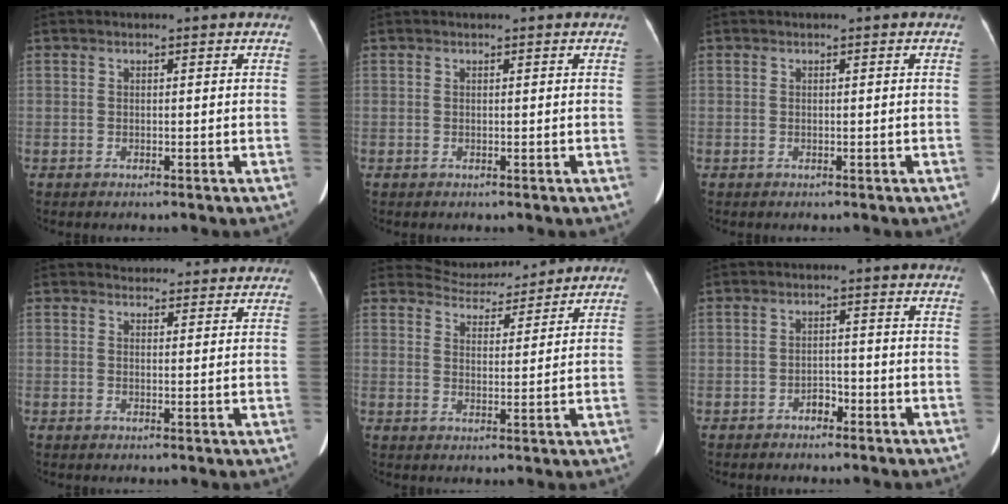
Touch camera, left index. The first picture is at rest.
{"total": 0.0}
{"total": 0.0}
{"total": 7.5, "force": [7.1, 2.3, 1.0], "torque": [0.007, 0.016, 0.069]}
{"total": 6.7, "force": [6.6, 1.1, -0.2], "torque": [-0.003, 0.013, 0.103]}
{"total": 2.0, "force": [-1.6, 0.9, 0.8], "torque": [-0.009, 0.003, -0.025]}